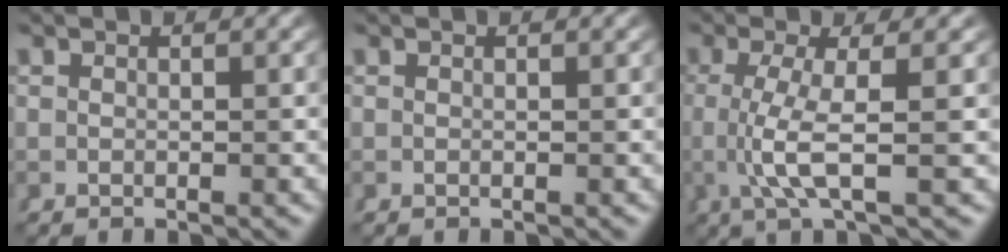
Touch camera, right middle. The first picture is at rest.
{"total": 0.0}
{"total": 4.3, "force": [0.2, -0.2, 4.3], "torque": [-0.089, -0.013, 0.012]}